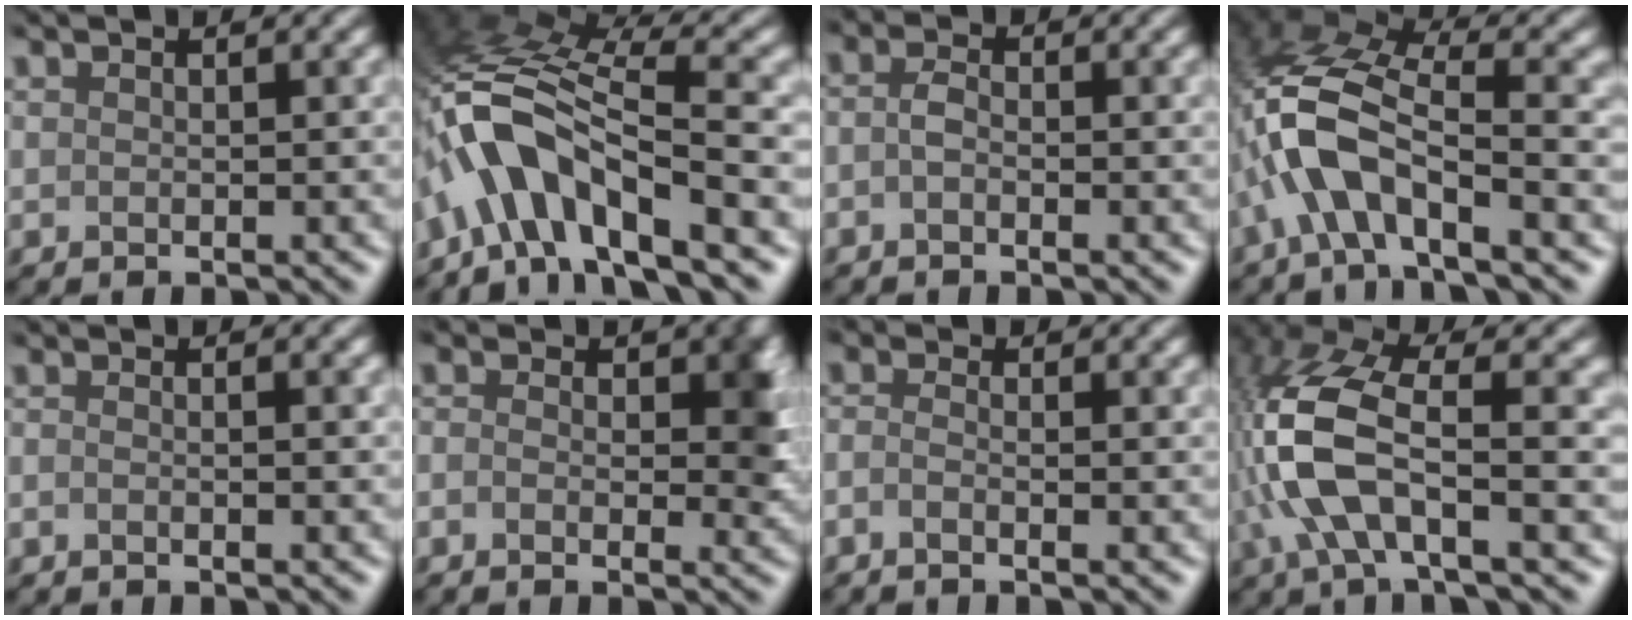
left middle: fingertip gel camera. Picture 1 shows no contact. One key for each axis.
{"total": 9.4, "fx": -5.4, "fy": 2.9, "fz": 7.1, "tx": -0.131, "ty": 0.016, "tz": -0.096}
{"total": 0.7, "fx": -0.6, "fy": 0.1, "fz": 0.3, "tx": -0.020, "ty": 0.000, "tz": -0.013}
{"total": 6.8, "fx": -2.8, "fy": 2.6, "fz": 5.6, "tx": -0.137, "ty": 0.014, "tz": -0.058}
{"total": 1.0, "fx": -1.0, "fy": 0.0, "fz": 0.3, "tx": -0.010, "ty": -0.001, "tz": -0.018}
{"total": 2.9, "fx": -0.7, "fy": 1.5, "fz": 2.4, "tx": -0.041, "ty": -0.001, "tz": -0.014}
{"total": 1.5, "fx": -1.5, "fy": 0.0, "fz": 0.5, "tx": -0.024, "ty": -0.003, "tz": -0.024}
{"total": 8.4, "fx": -1.5, "fy": 3.4, "fz": 7.5, "tx": -0.196, "ty": 0.011, "tz": -0.038}